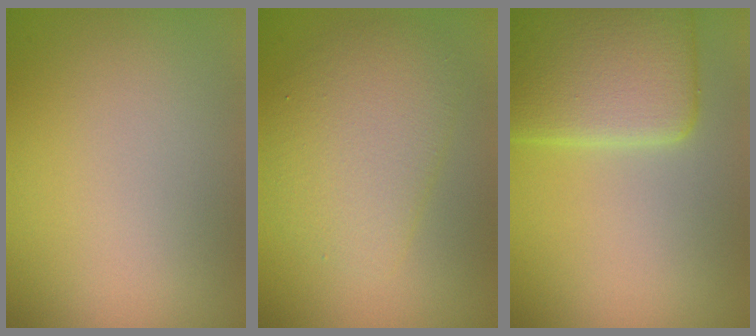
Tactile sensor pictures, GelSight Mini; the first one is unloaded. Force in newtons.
{"total": 4.5, "press": 4.5, "slide": 0.1}
{"total": 7.6, "press": 7.6, "slide": 0.5}